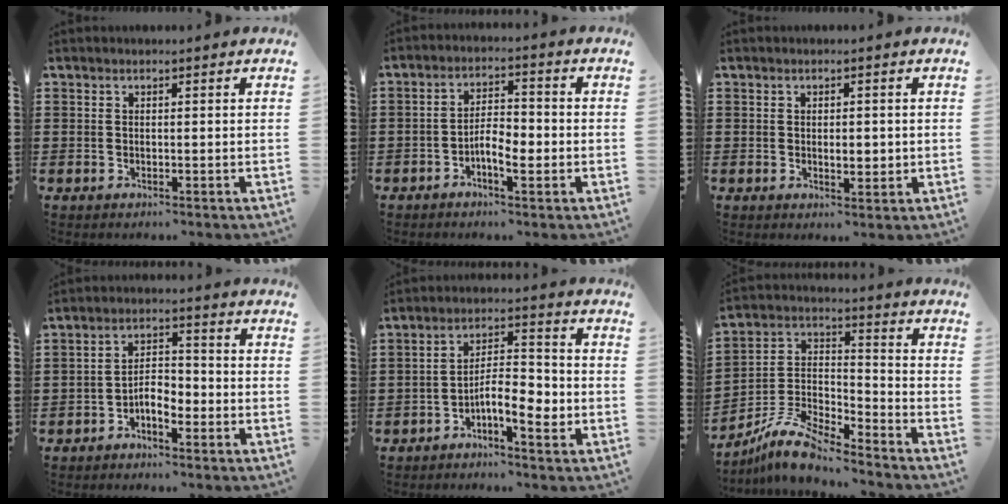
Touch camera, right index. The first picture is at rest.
{"total": 5.2, "force": [-1.9, 1.8, 4.5], "torque": [-0.077, 0.007, -0.036]}
{"total": 2.9, "force": [0.0, 1.3, 2.6], "torque": [-0.042, 0.000, -0.002]}
{"total": 4.2, "force": [-2.1, 2.0, 3.1], "torque": [-0.057, 0.007, -0.041]}
{"total": 6.7, "force": [-3.0, 2.1, 5.6], "torque": [-0.095, 0.007, -0.054]}
{"total": 9.4, "force": [-8.3, 2.2, 3.8], "torque": [-0.099, 0.009, -0.169]}